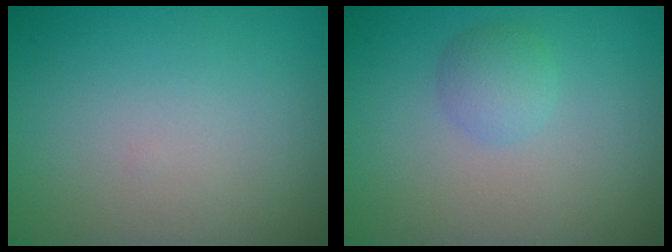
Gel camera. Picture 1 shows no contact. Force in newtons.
{"total": 1.9, "press": 1.9, "slide": 0.1}